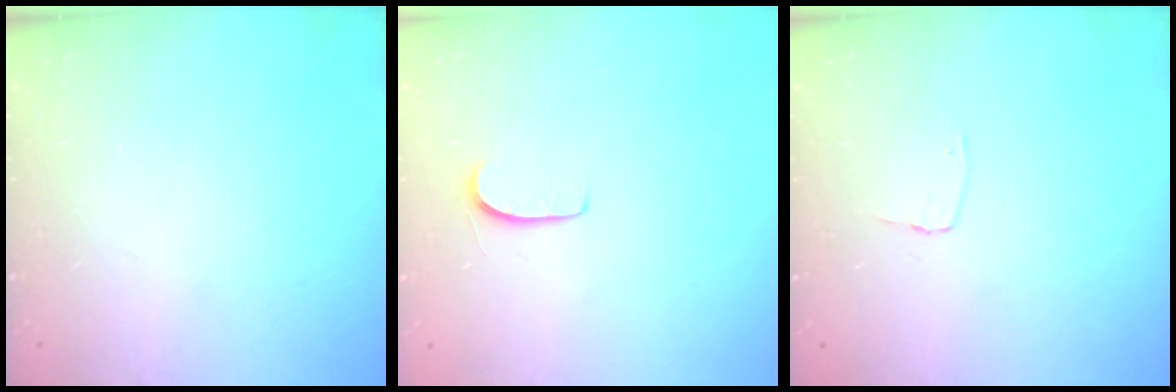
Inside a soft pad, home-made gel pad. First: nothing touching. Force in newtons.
{"total": 5.9, "press": 5.9, "slide": 0.4}
{"total": 2.7, "press": 2.7, "slide": 0.3}